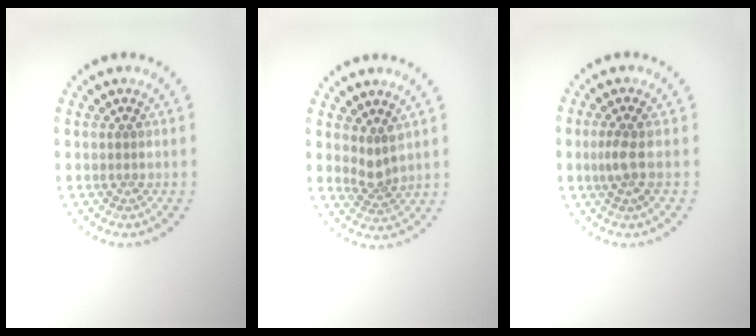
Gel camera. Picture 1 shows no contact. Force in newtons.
{"total": 1.9, "press": 1.4, "slide": 1.3}
{"total": 1.8, "press": 1.4, "slide": 1.2}